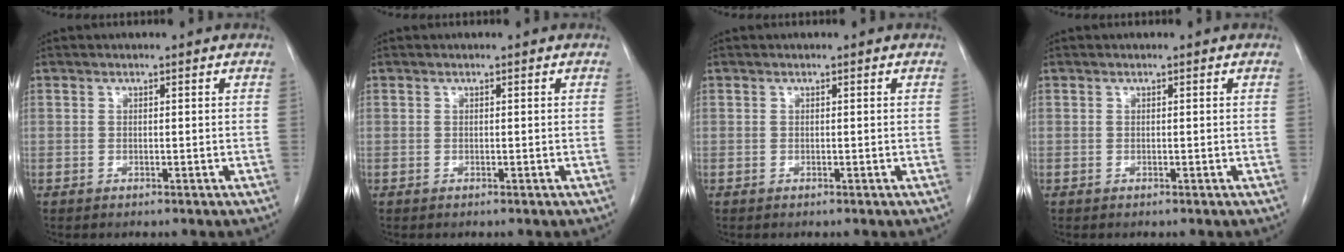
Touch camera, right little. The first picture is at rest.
{"total": 0.0}
{"total": 0.0}
{"total": 0.0}